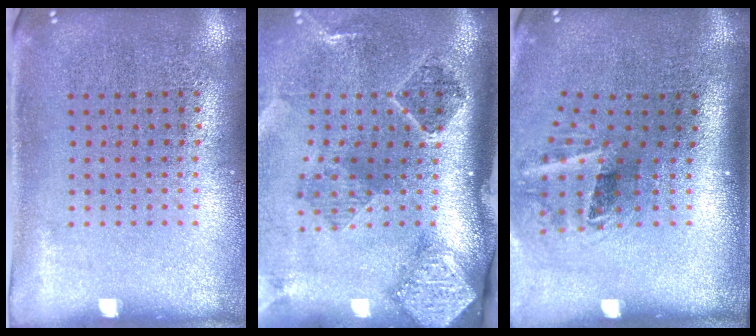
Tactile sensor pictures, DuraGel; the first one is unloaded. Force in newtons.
{"total": 2.9, "press": 1.8, "slide": 2.2}
{"total": 2.2, "press": 1.3, "slide": 1.8}